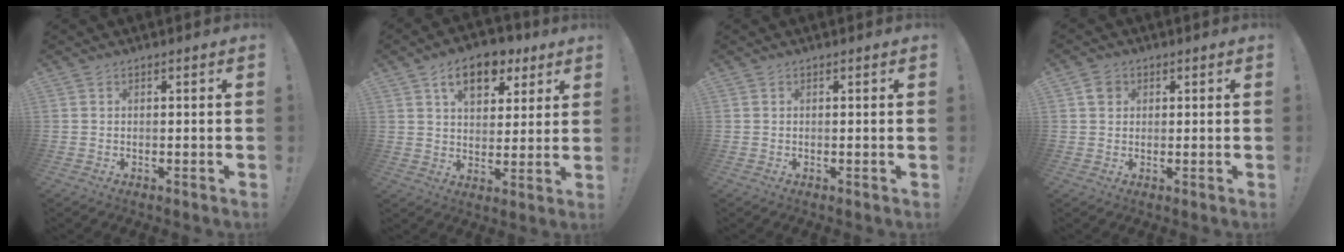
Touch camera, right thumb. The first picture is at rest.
{"total": 12.2, "force": [6.4, 7.6, 7.1], "torque": [-0.099, -0.026, 0.115]}
{"total": 0.6, "force": [0.0, -0.2, 0.6], "torque": [-0.004, -0.003, -0.002]}
{"total": 3.2, "force": [1.2, 2.8, 1.0], "torque": [-0.003, -0.002, 0.020]}